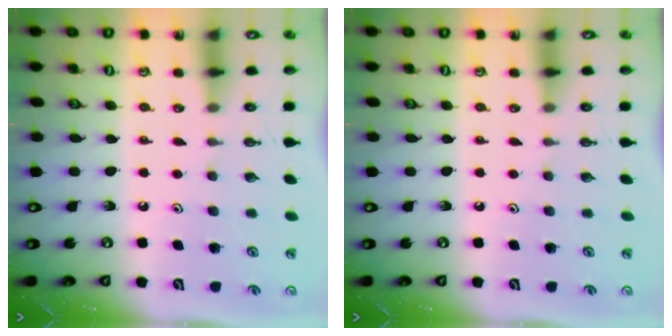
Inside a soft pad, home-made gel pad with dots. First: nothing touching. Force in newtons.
{"total": 0.0}